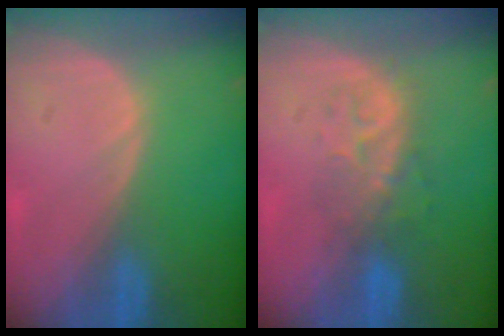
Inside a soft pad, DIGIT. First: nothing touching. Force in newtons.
{"total": 4.9, "press": 4.9, "slide": 0.8}